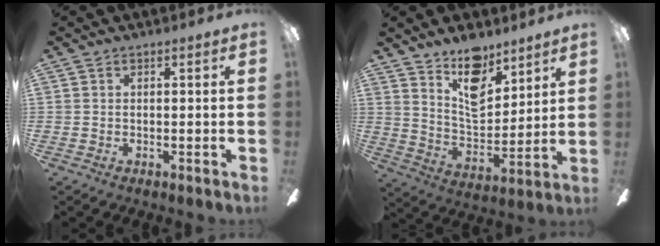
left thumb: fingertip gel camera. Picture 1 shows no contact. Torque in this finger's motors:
{"motor_torque": [1.27, 0.76, 0.14, -0.35, 0.08]}